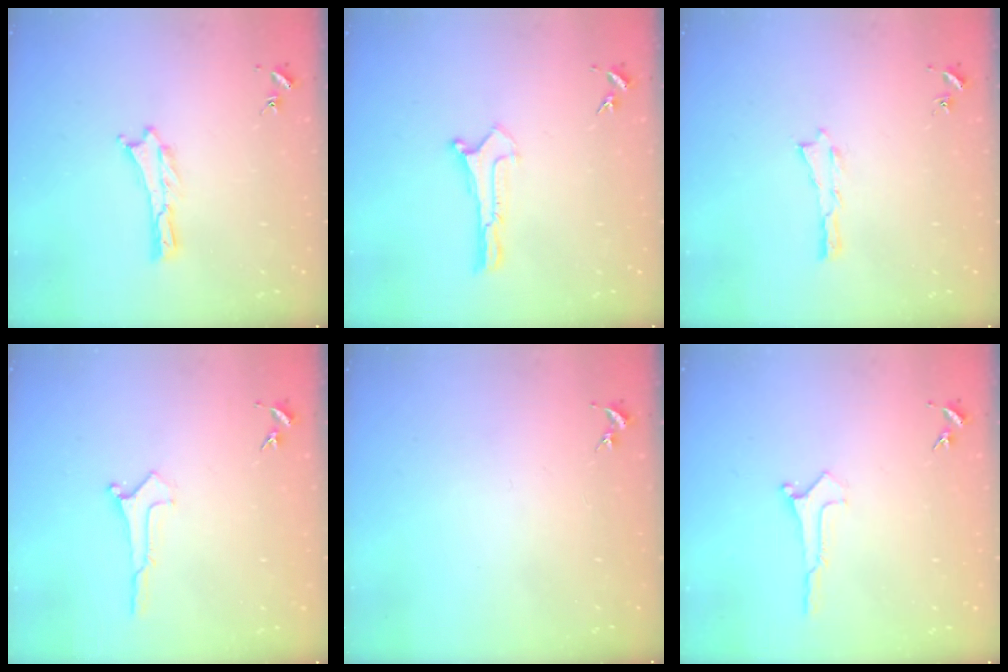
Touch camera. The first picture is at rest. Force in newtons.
{"total": 0.5, "press": 0.5, "slide": 0.1}
{"total": 0.0}
{"total": 0.0}
{"total": 0.0}
{"total": 0.0}